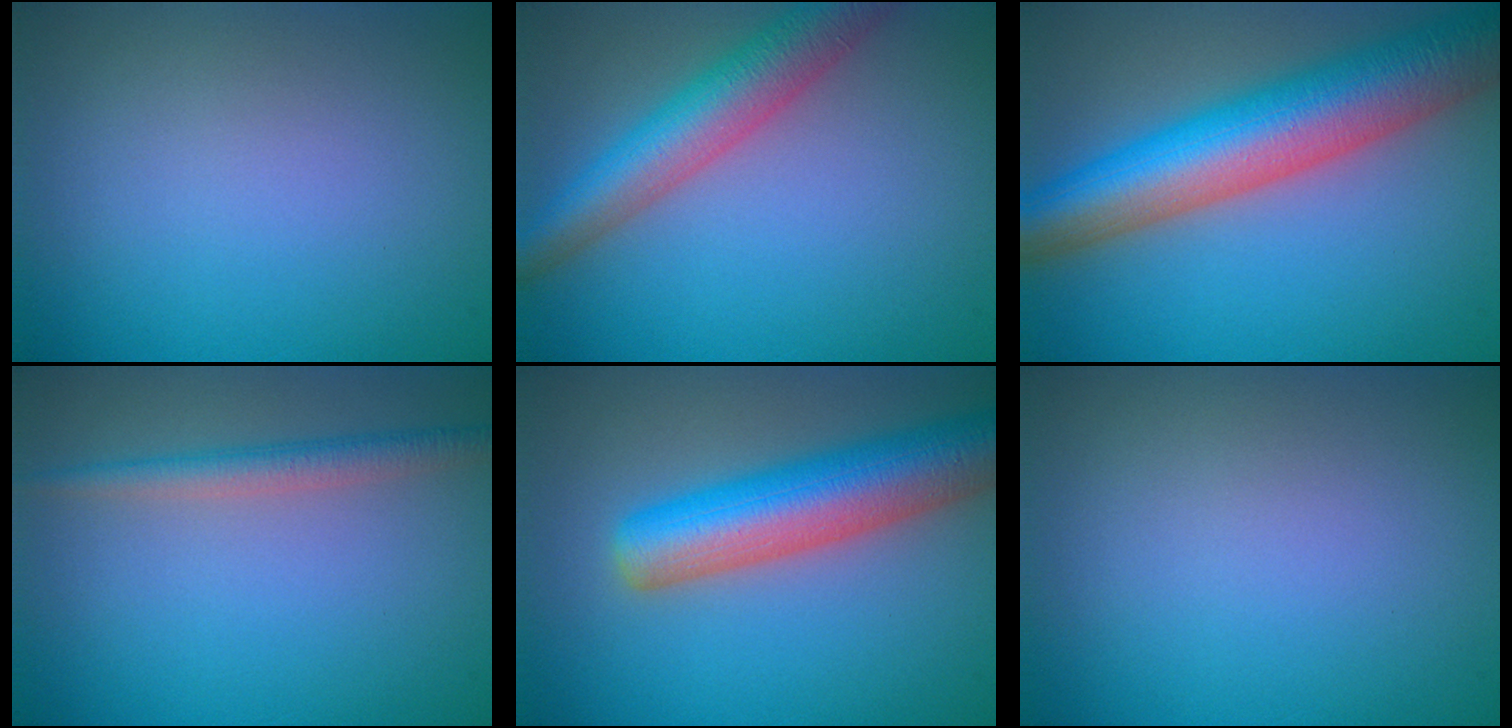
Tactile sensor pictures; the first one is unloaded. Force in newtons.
{"total": 5.9, "press": 5.9, "slide": 0.2}
{"total": 11.2, "press": 11.2, "slide": 0.5}
{"total": 2.4, "press": 2.4, "slide": 0.1}
{"total": 8.7, "press": 8.7, "slide": 0.4}
{"total": 0.0}